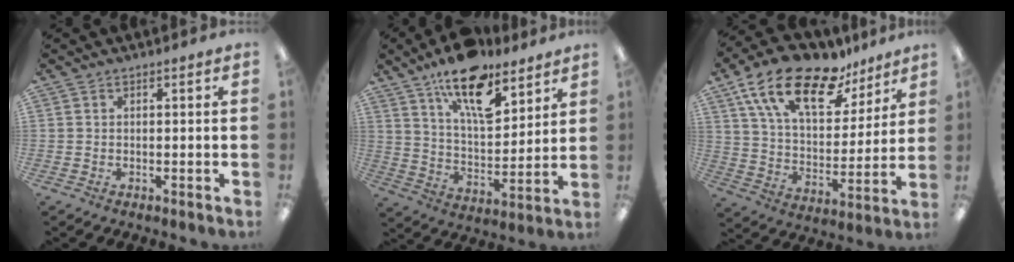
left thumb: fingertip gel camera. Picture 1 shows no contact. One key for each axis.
{"total": 16.6, "fx": 11.6, "fy": 6.8, "fz": 9.6, "tx": -0.150, "ty": -0.063, "tz": 0.199}
{"total": 21.0, "fx": 13.6, "fy": 9.8, "fz": 12.7, "tx": -0.222, "ty": -0.070, "tz": 0.239}